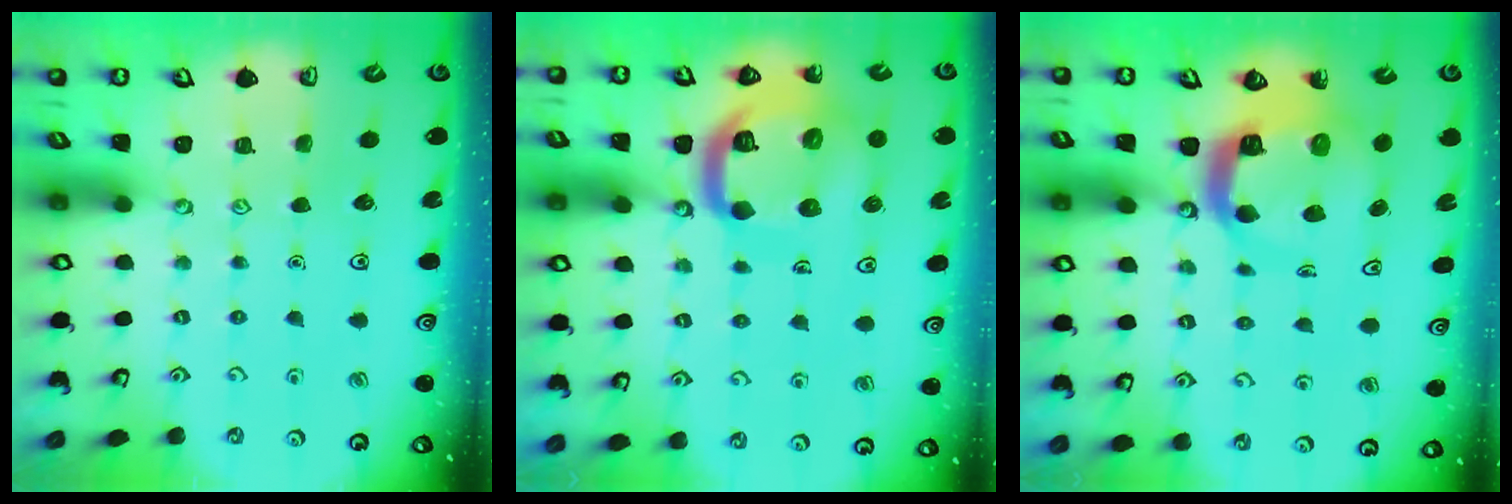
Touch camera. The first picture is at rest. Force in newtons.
{"total": 17.4, "press": 17.3, "slide": 1.9}
{"total": 10.3, "press": 10.2, "slide": 1.4}